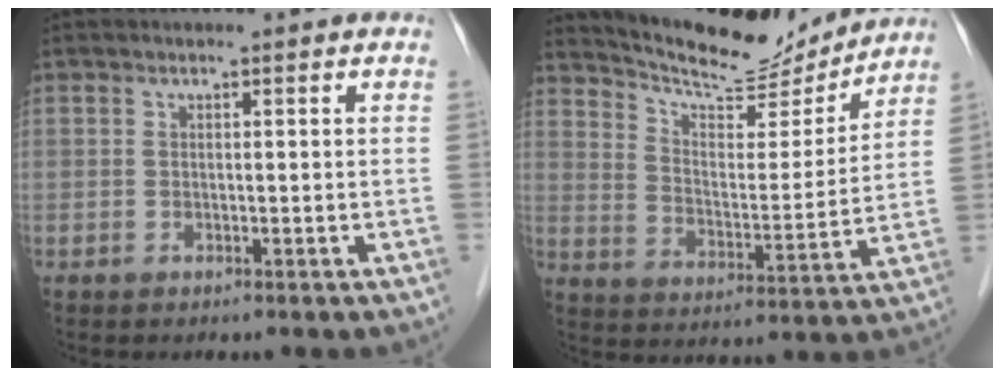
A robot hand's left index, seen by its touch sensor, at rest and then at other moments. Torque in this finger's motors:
{"motor_torque": [0.85, -1.29, 0.34, 0.06]}